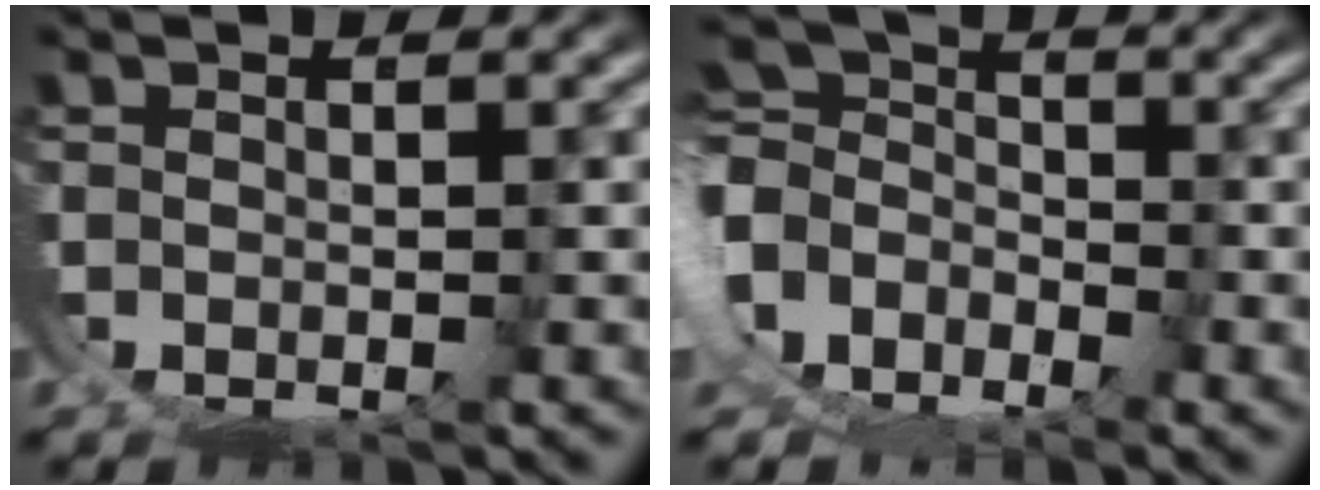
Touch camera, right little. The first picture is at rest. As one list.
[{"total": 8.9, "force": [0.3, 8.6, 2.3], "torque": [-0.092, -0.013, -0.014]}]